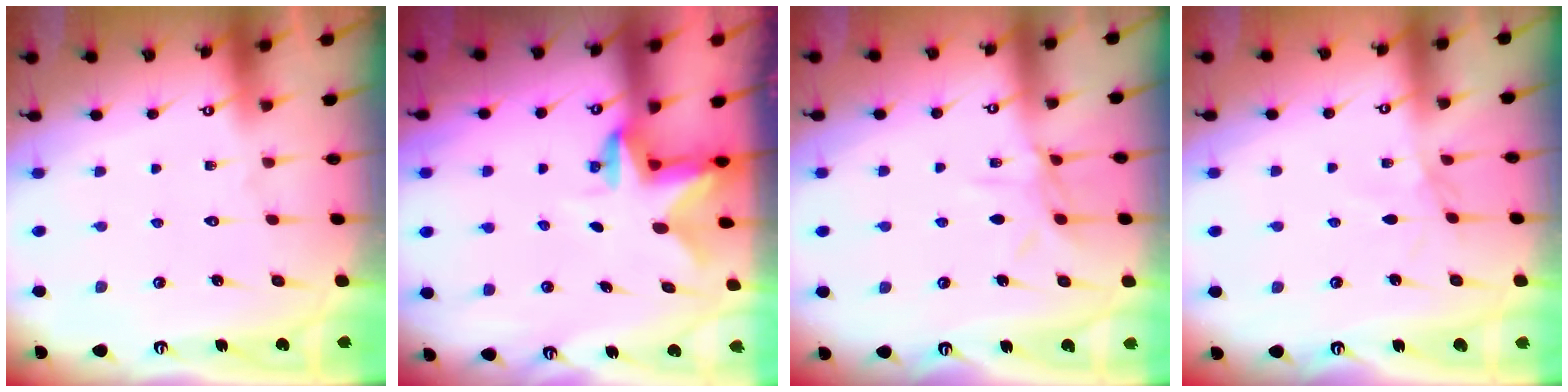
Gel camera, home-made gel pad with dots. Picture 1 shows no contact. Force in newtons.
{"total": 2.4, "press": 2.4, "slide": 0.4}
{"total": 6.9, "press": 6.9, "slide": 0.7}
{"total": 1.7, "press": 1.7, "slide": 0.4}